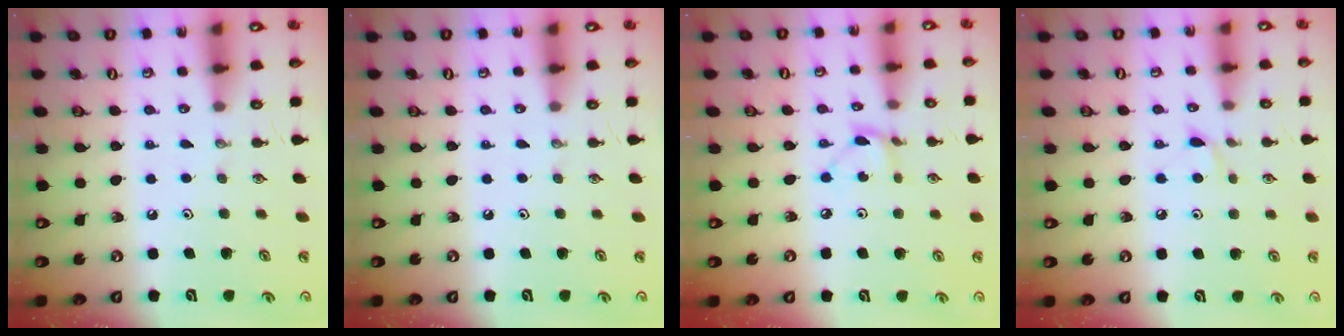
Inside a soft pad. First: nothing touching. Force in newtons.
{"total": 0.0}
{"total": 2.8, "press": 2.8, "slide": 0.2}
{"total": 5.7, "press": 5.7, "slide": 0.8}